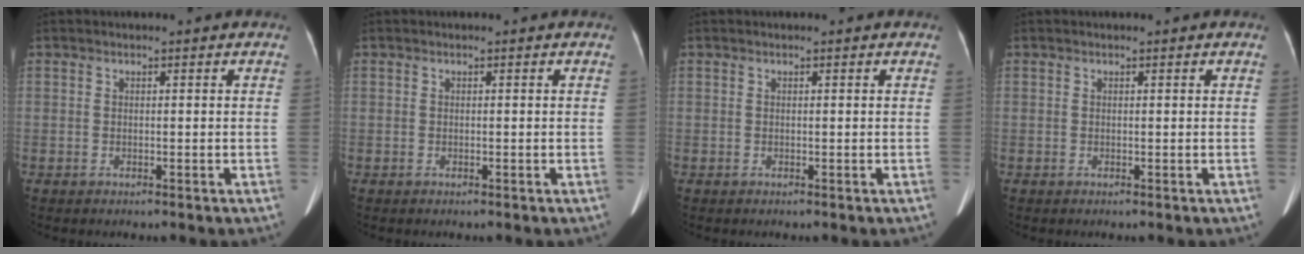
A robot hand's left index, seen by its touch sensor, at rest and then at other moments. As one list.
[{"total": 0.0}, {"total": 0.0}, {"total": 0.0}]